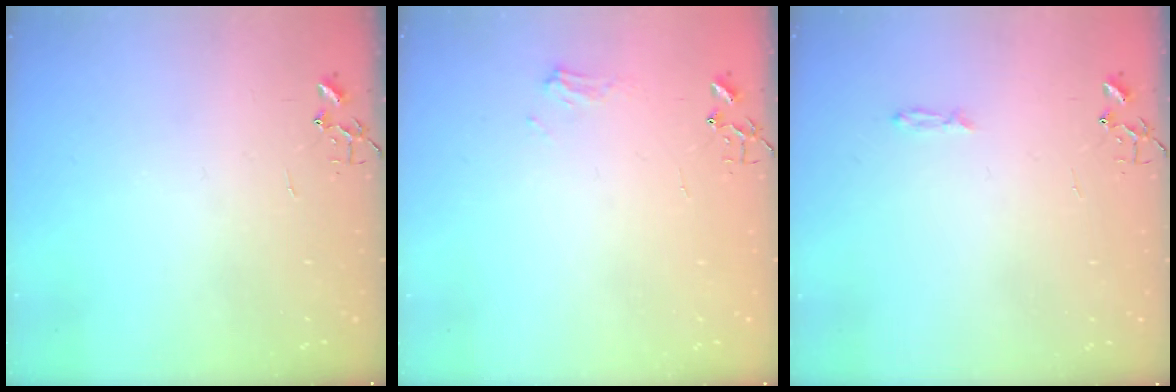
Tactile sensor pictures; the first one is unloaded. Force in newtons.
{"total": 6.7, "press": 6.7, "slide": 0.7}
{"total": 3.6, "press": 3.6, "slide": 0.4}